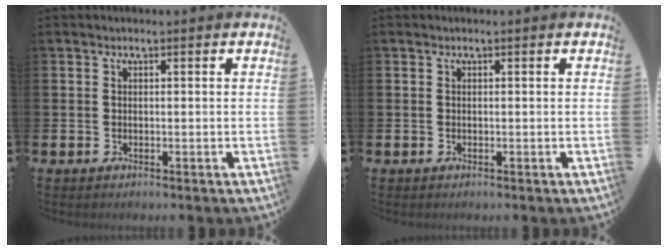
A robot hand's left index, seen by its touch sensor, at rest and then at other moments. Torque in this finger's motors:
{"motor_torque": [-0.07, 0.09, -0.03, -0.01]}